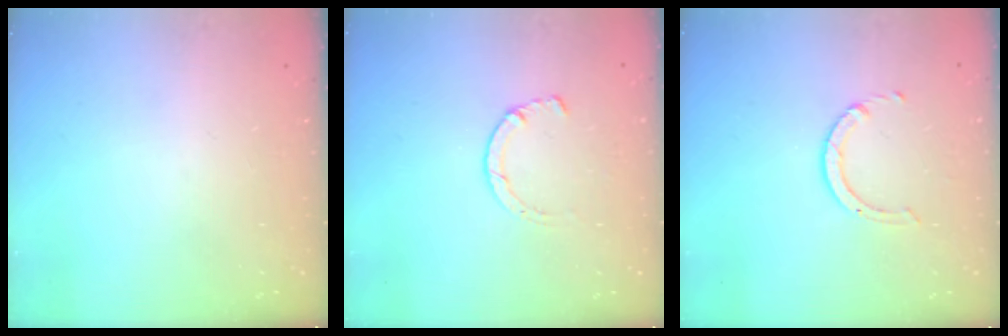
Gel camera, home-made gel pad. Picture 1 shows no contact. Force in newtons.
{"total": 1.5, "press": 1.5, "slide": 0.3}
{"total": 2.5, "press": 2.5, "slide": 0.2}